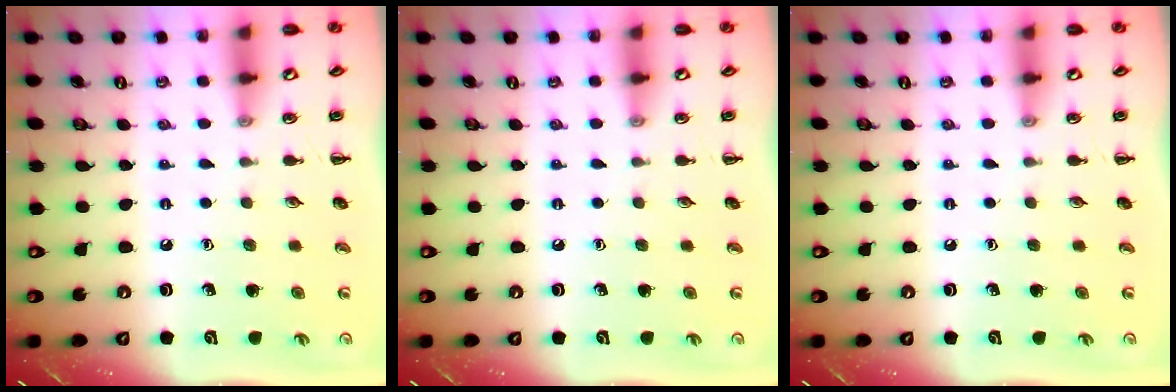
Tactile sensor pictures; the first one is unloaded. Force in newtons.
{"total": 0.0}
{"total": 0.0}